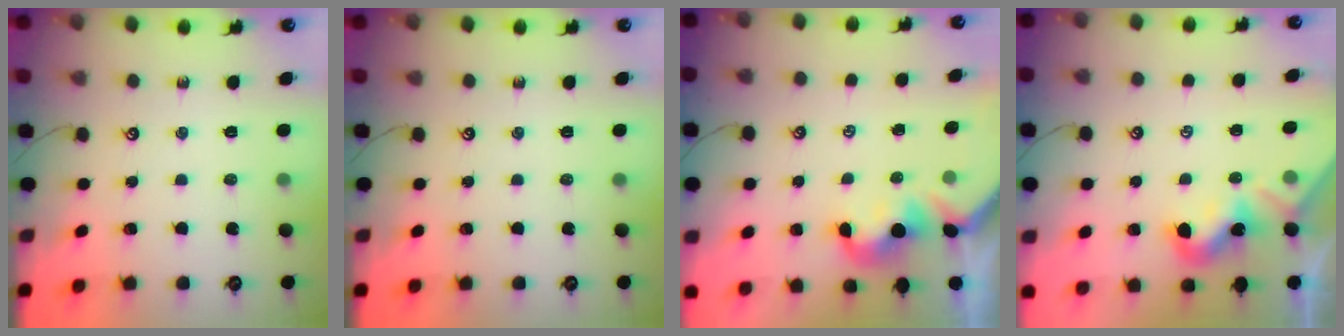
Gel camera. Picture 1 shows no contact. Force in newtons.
{"total": 0.0}
{"total": 0.9, "press": 0.9, "slide": 0.3}
{"total": 2.0, "press": 2.0, "slide": 0.5}